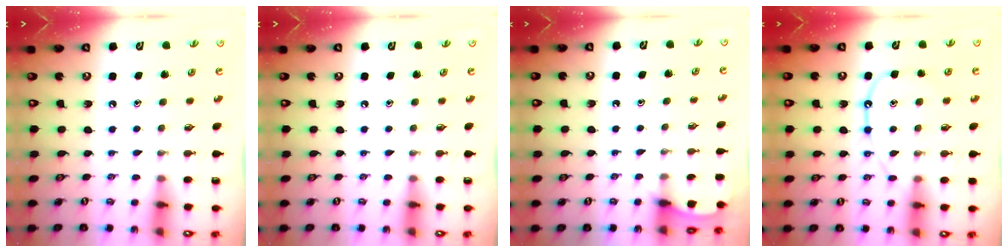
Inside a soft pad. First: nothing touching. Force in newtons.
{"total": 0.0}
{"total": 2.6, "press": 2.6, "slide": 0.3}
{"total": 11.0, "press": 11.0, "slide": 0.8}